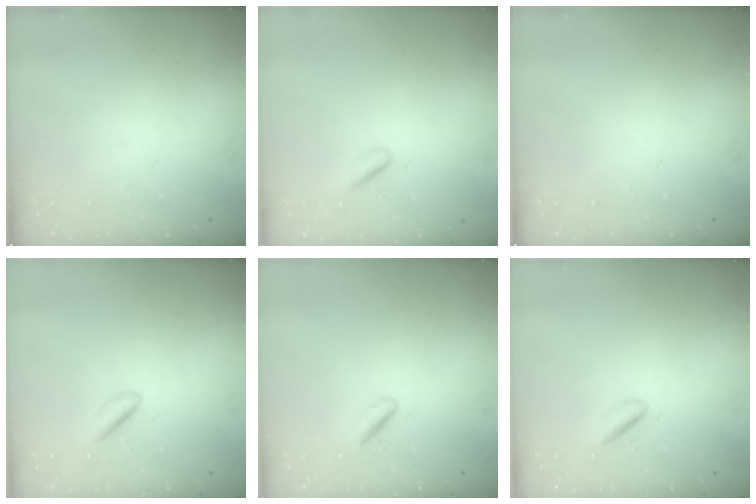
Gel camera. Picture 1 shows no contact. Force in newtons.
{"total": 2.2, "press": 2.2, "slide": 0.3}
{"total": 0.0}
{"total": 2.6, "press": 2.5, "slide": 1.0}
{"total": 1.5, "press": 1.2, "slide": 0.9}
{"total": 2.0, "press": 1.9, "slide": 0.5}